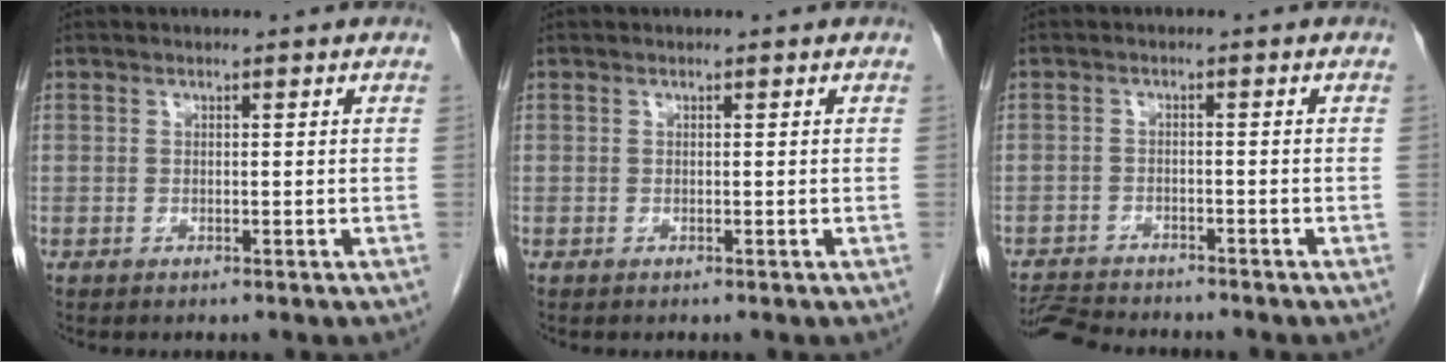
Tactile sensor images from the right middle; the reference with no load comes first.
{"total": 0.0}
{"total": 6.7, "force": [-6.5, 0.9, 1.5], "torque": [-0.023, -0.011, -0.104]}